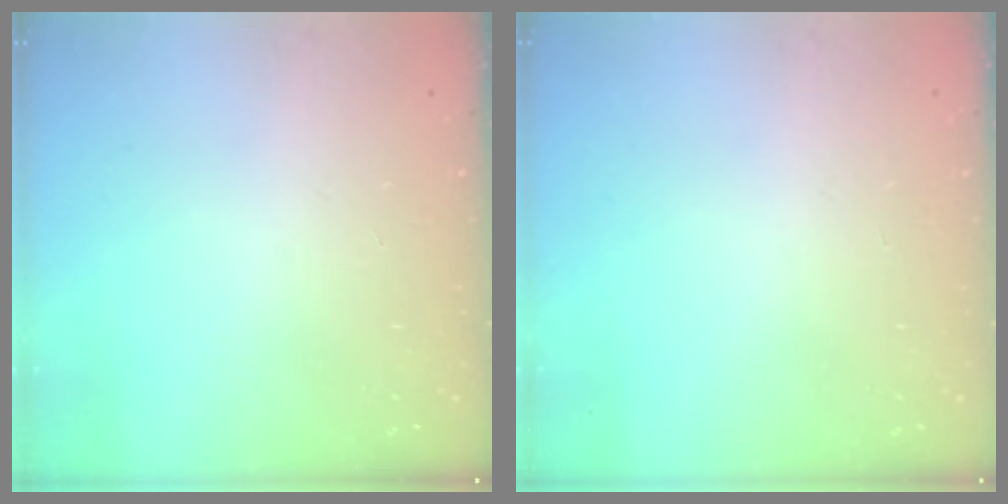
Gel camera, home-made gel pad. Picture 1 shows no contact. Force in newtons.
{"total": 0.0}